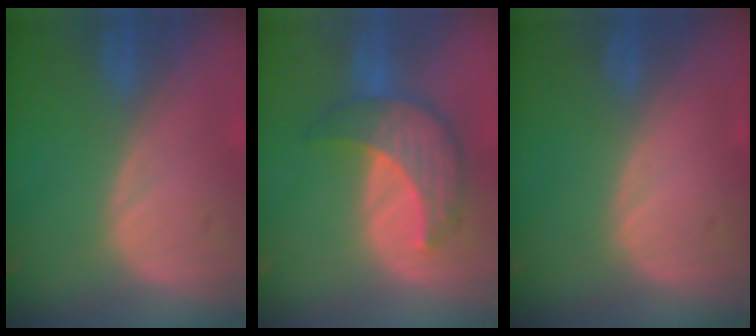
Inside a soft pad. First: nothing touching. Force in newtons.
{"total": 8.0, "press": 7.6, "slide": 2.4}
{"total": 0.0}